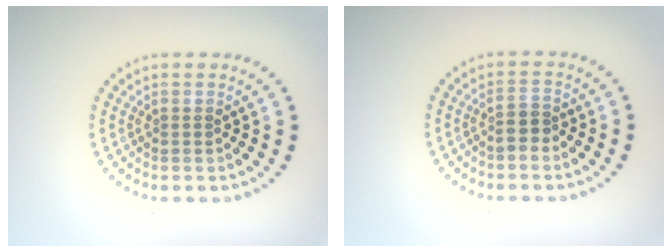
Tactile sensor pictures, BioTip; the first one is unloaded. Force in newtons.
{"total": 1.6, "press": 1.4, "slide": 0.7}